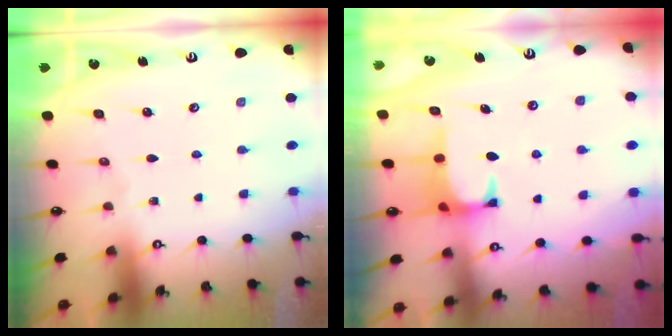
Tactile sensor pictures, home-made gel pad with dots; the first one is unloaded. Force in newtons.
{"total": 1.2, "press": 1.1, "slide": 0.6}